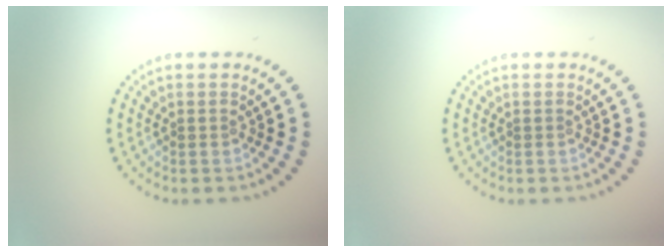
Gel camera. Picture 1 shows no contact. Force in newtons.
{"total": 0.0}